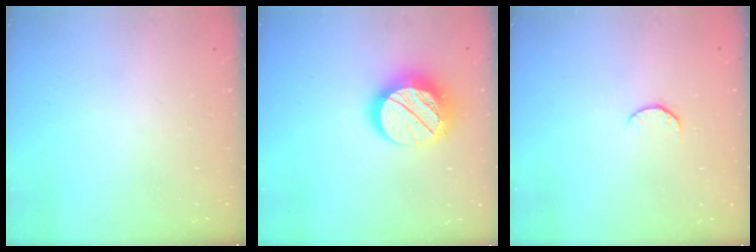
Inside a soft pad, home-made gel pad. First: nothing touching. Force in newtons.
{"total": 14.9, "press": 14.8, "slide": 0.9}
{"total": 5.3, "press": 5.3, "slide": 0.5}